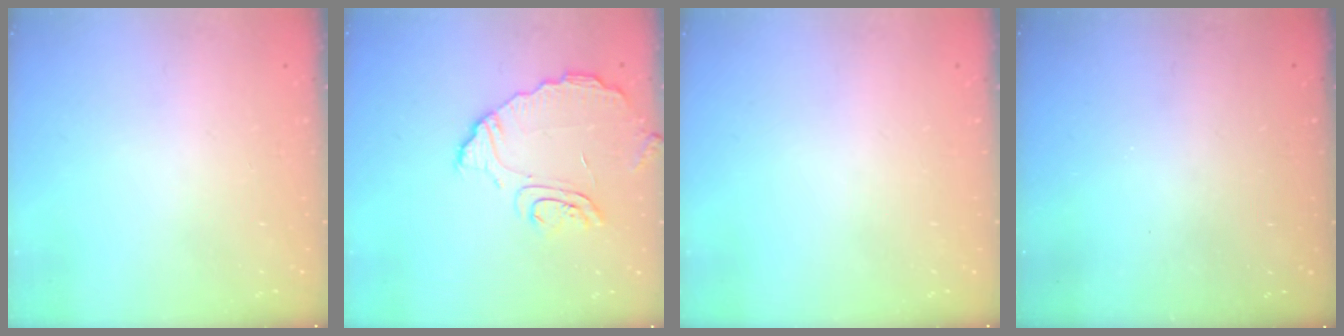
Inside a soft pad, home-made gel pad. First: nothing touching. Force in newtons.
{"total": 10.3, "press": 10.3, "slide": 0.2}
{"total": 0.0}
{"total": 2.9, "press": 2.9, "slide": 0.2}